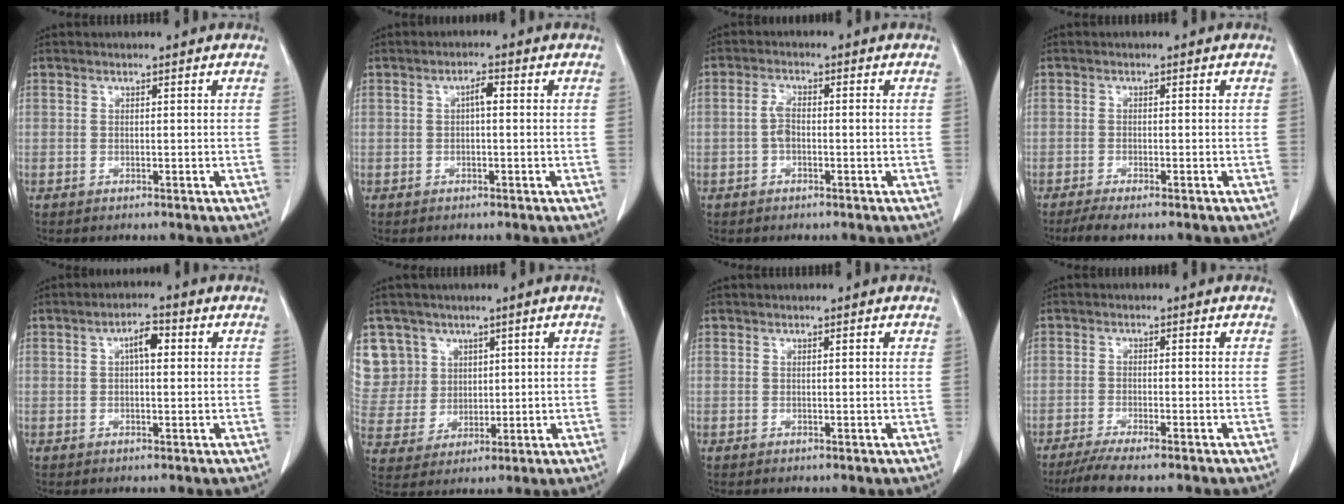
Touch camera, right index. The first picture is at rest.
{"total": 2.1, "force": [0.4, 0.6, 2.0], "torque": [-0.032, 0.007, 0.007]}
{"total": 3.0, "force": [-0.4, 1.2, 2.7], "torque": [-0.059, 0.009, -0.009]}
{"total": 3.0, "force": [-2.2, 0.4, 2.0], "torque": [-0.033, -0.007, -0.037]}
{"total": 3.8, "force": [1.0, 1.4, 3.4], "torque": [-0.054, 0.012, 0.014]}
{"total": 10.3, "force": [5.3, 8.8, 0.4], "torque": [-0.019, 0.030, 0.125]}
{"total": 0.8, "force": [0.5, 0.1, 0.6], "torque": [-0.010, 0.002, 0.007]}
{"total": 6.0, "force": [-4.8, 0.2, 3.6], "torque": [-0.054, -0.013, -0.077]}